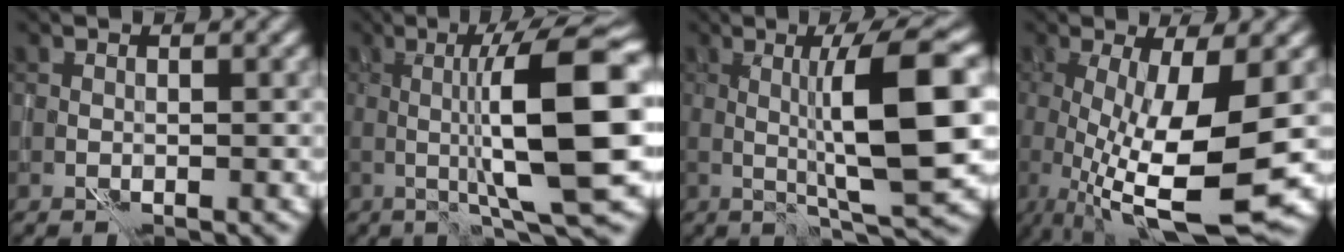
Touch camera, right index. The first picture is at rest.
{"total": 11.8, "force": [0.4, 2.0, 11.7], "torque": [-0.161, 0.010, 0.007]}
{"total": 9.1, "force": [0.6, 1.3, 9.0], "torque": [-0.130, 0.006, 0.016]}
{"total": 10.7, "force": [-1.9, 2.9, 10.1], "torque": [-0.183, -0.026, -0.025]}